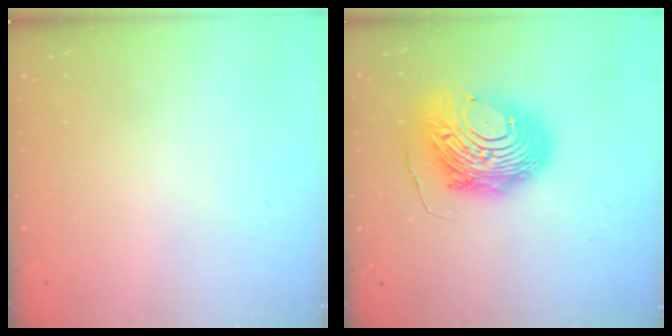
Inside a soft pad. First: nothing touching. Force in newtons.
{"total": 14.8, "press": 14.7, "slide": 1.3}